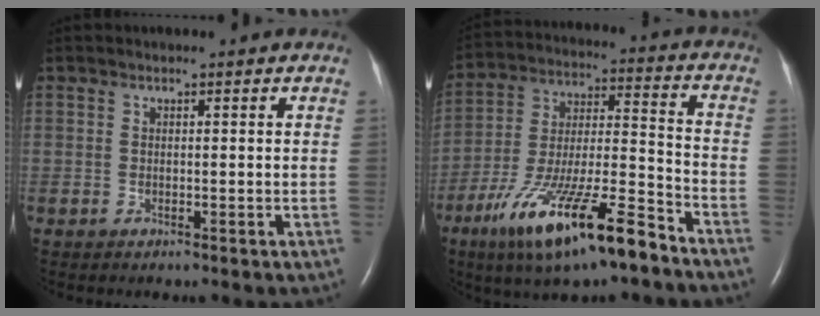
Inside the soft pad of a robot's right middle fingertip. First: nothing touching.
{"total": 19.3, "force": [-12.4, 2.7, 14.4], "torque": [-0.260, -0.024, -0.219]}